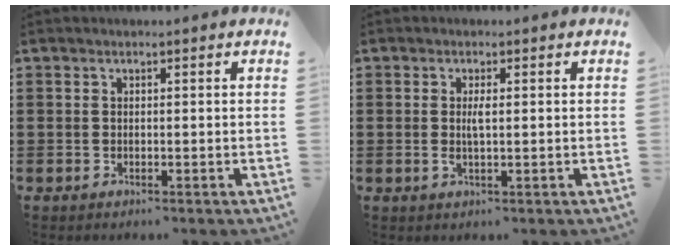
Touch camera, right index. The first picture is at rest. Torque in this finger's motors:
{"motor_torque": [0.89, 0.25, 0.07, 0.07]}